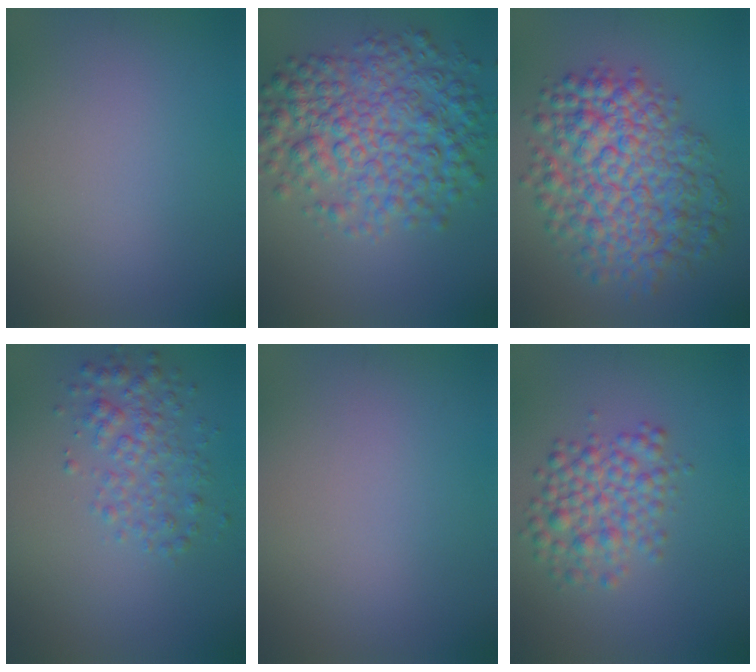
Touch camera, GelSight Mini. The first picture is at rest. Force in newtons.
{"total": 8.0, "press": 8.0, "slide": 0.1}
{"total": 9.0, "press": 9.0, "slide": 0.2}
{"total": 3.0, "press": 3.0, "slide": 0.0}
{"total": 0.0}
{"total": 4.0, "press": 4.0, "slide": 0.1}